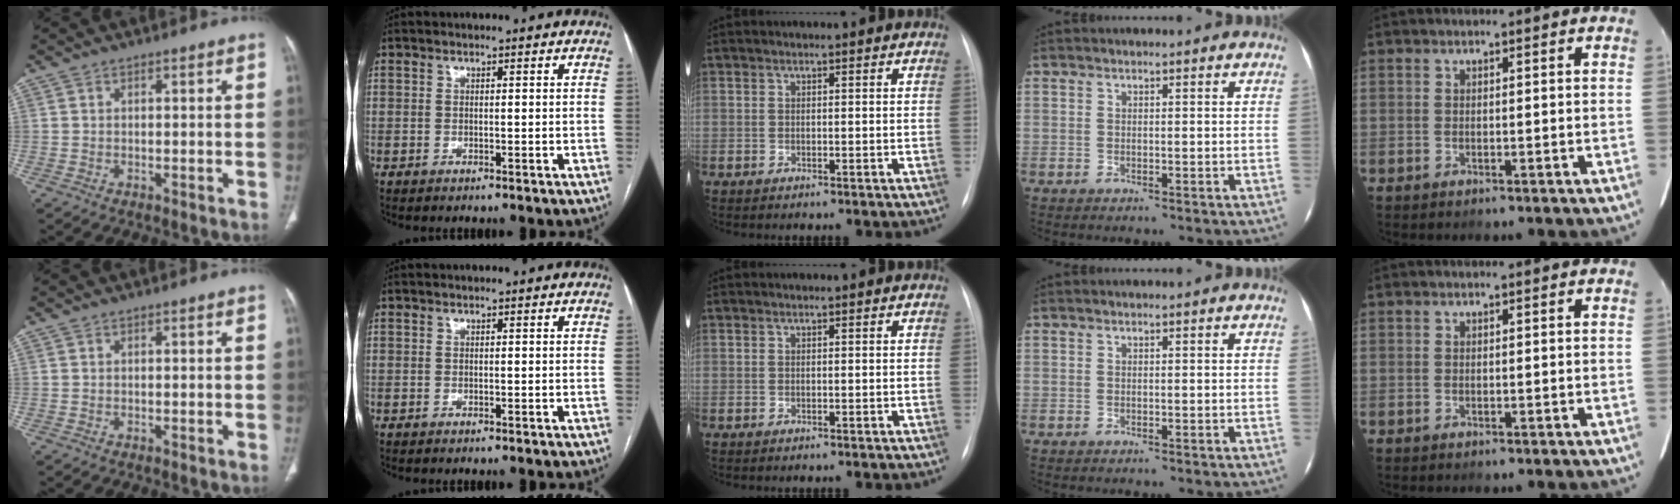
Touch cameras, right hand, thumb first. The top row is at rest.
{}